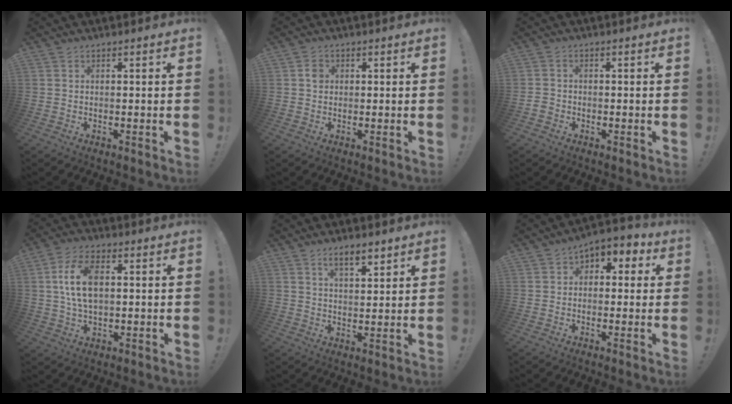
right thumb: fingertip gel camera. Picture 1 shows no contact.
{"total": 2.3, "force": [0.2, 2.0, 1.0], "torque": [0.005, -0.004, -0.002]}
{"total": 2.1, "force": [-1.3, 1.5, 0.6], "torque": [-0.007, 0.004, -0.023]}
{"total": 11.6, "force": [1.9, 6.9, 9.1], "torque": [-0.162, 0.001, 0.033]}
{"total": 6.3, "force": [4.4, 2.2, 3.9], "torque": [-0.053, -0.022, 0.075]}
{"total": 4.2, "force": [0.1, 3.6, 2.2], "torque": [-0.017, 0.002, 0.001]}